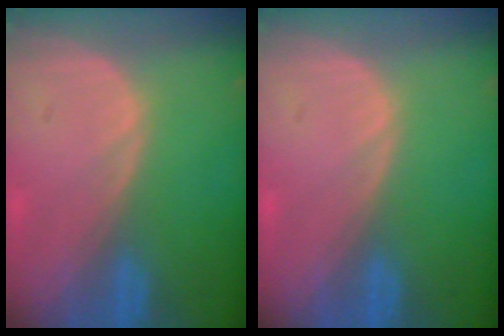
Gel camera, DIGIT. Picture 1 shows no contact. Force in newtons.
{"total": 0.0}